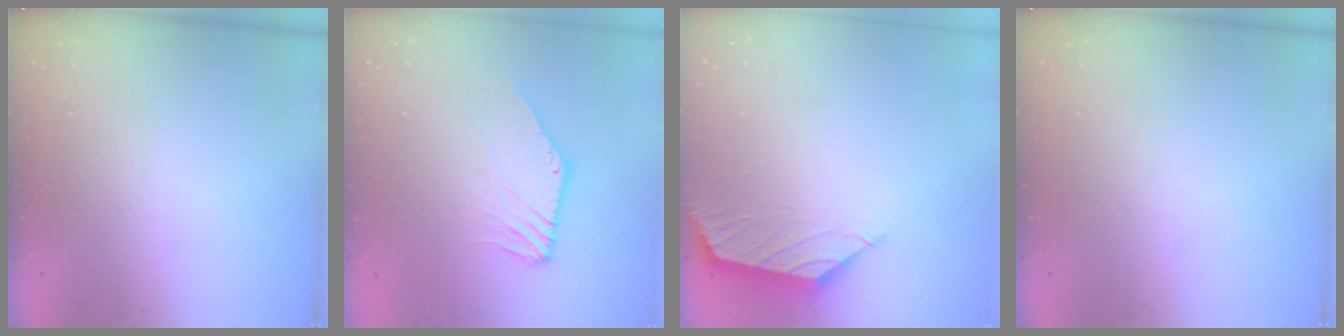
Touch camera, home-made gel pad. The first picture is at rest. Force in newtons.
{"total": 3.6, "press": 3.6, "slide": 0.2}
{"total": 2.5, "press": 2.5, "slide": 0.3}
{"total": 0.0}